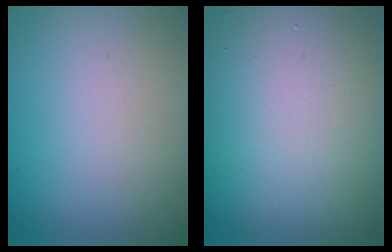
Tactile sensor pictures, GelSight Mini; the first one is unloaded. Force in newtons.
{"total": 13.3, "press": 13.2, "slide": 1.3}